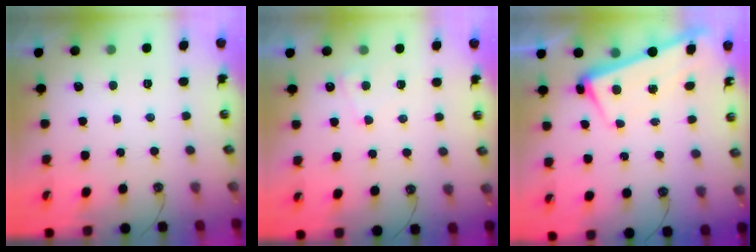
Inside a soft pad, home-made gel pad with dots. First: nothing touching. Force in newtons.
{"total": 2.1, "press": 2.0, "slide": 0.5}
{"total": 2.3, "press": 2.2, "slide": 0.7}